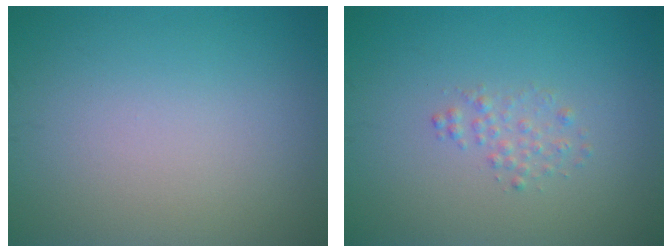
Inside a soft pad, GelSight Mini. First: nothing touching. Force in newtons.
{"total": 1.2, "press": 1.2, "slide": 0.0}